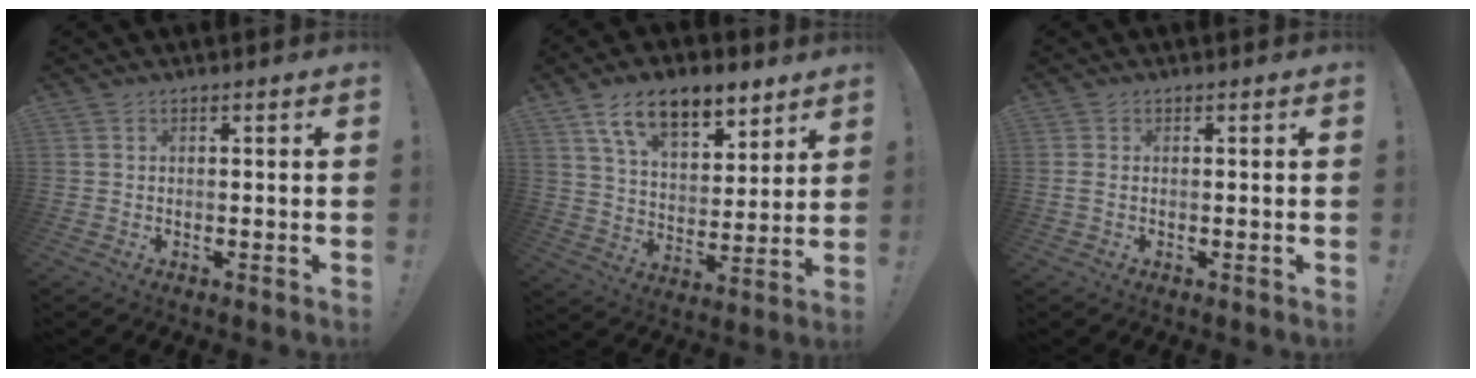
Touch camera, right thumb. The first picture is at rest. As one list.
[{"total": 14.7, "force": [9.6, 7.5, 8.2], "torque": [-0.138, -0.050, 0.177]}, {"total": 1.1, "force": [0.2, 0.5, 1.0], "torque": [-0.010, -0.001, 0.003]}]